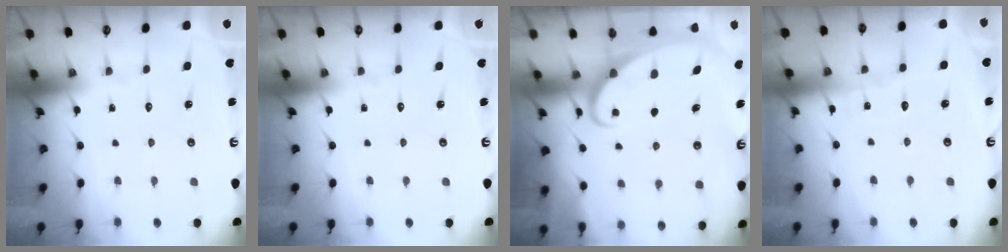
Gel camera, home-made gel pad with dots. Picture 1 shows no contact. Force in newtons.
{"total": 0.0}
{"total": 2.4, "press": 2.3, "slide": 0.3}
{"total": 2.3, "press": 2.3, "slide": 0.2}